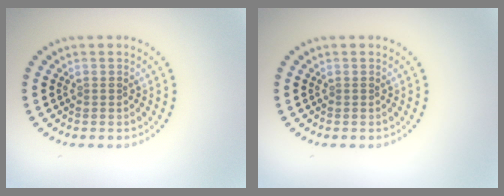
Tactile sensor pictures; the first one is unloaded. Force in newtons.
{"total": 0.0}